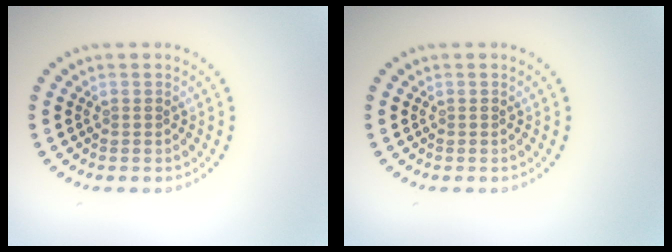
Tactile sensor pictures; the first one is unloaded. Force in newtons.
{"total": 0.0}